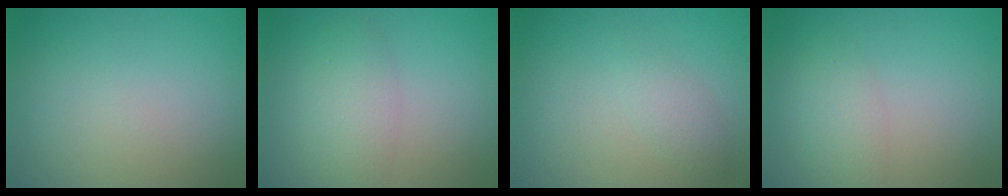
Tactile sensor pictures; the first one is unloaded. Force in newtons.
{"total": 3.0, "press": 3.0, "slide": 0.2}
{"total": 1.4, "press": 1.4, "slide": 0.1}
{"total": 2.3, "press": 2.3, "slide": 0.1}